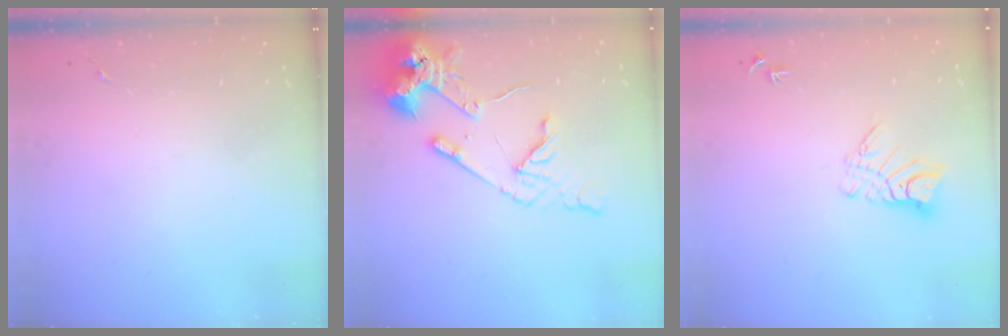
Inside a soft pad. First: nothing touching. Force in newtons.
{"total": 14.9, "press": 14.8, "slide": 2.0}
{"total": 8.5, "press": 8.5, "slide": 0.9}